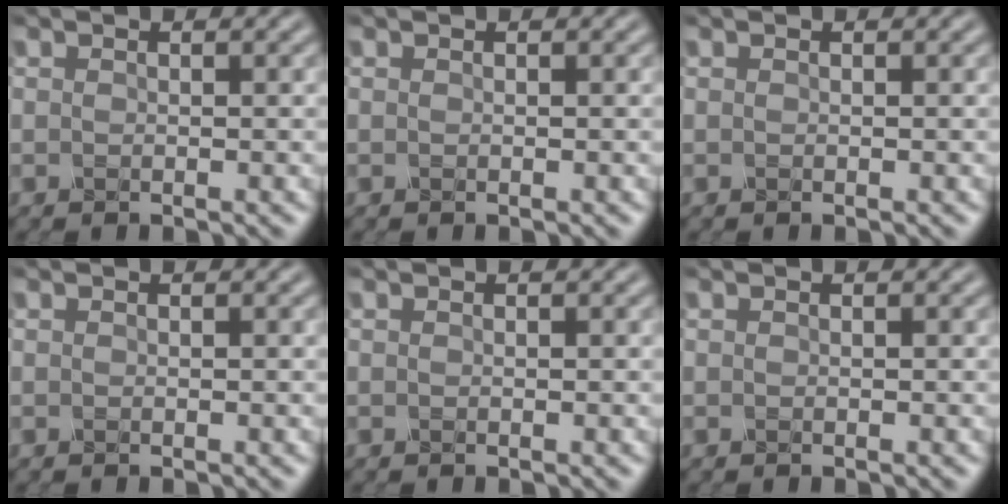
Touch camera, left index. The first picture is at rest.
{"total": 0.0}
{"total": 0.0}
{"total": 0.0}
{"total": 0.0}
{"total": 0.0}